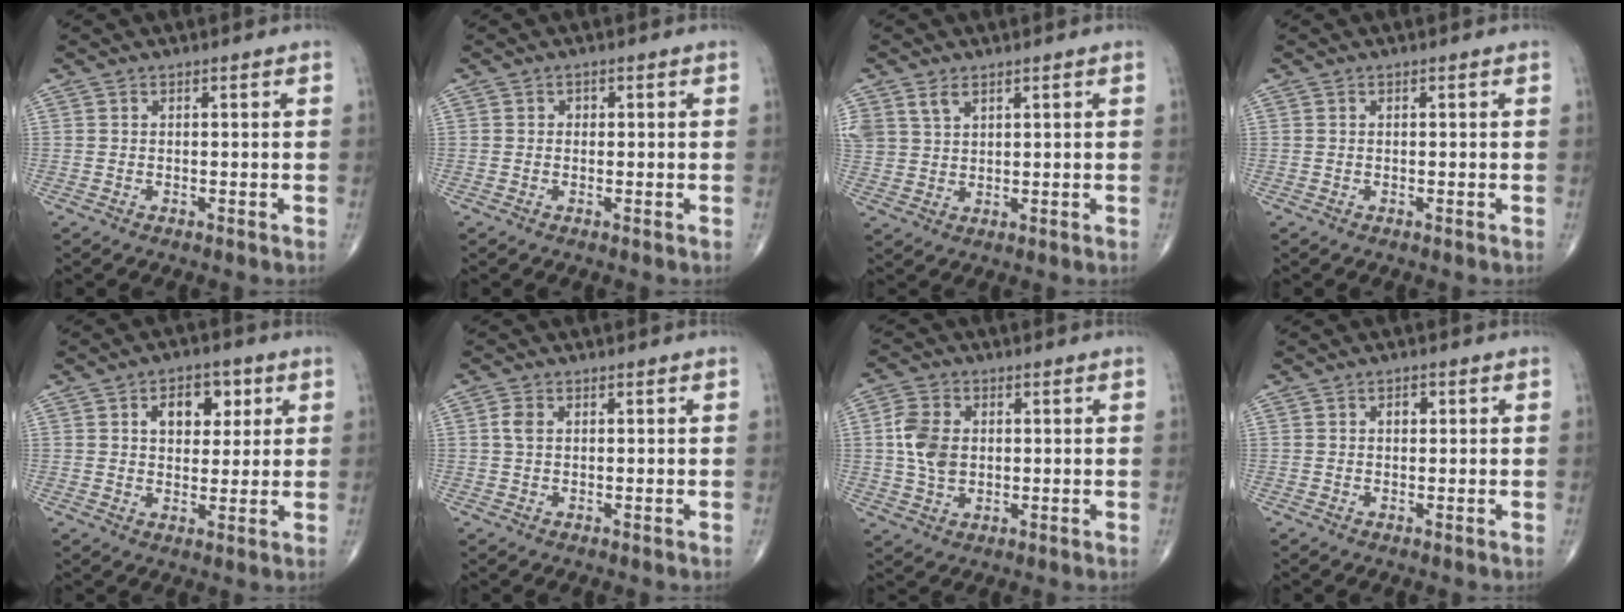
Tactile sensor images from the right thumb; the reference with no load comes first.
{"total": 0.7, "force": [0.0, 0.6, 0.3], "torque": [0.003, 0.002, -0.003]}
{"total": 5.2, "force": [3.0, 3.4, 2.5], "torque": [-0.047, -0.007, 0.070]}
{"total": 0.0}
{"total": 8.1, "force": [2.8, 5.4, 5.4], "torque": [-0.041, -0.006, 0.038]}
{"total": 2.0, "force": [0.4, 1.3, 1.5], "torque": [-0.034, 0.005, 0.007]}
{"total": 7.6, "force": [0.6, 5.5, 5.2], "torque": [-0.094, 0.004, 0.012]}
{"total": 1.6, "force": [0.4, 1.2, 1.1], "torque": [-0.009, 0.002, 0.003]}